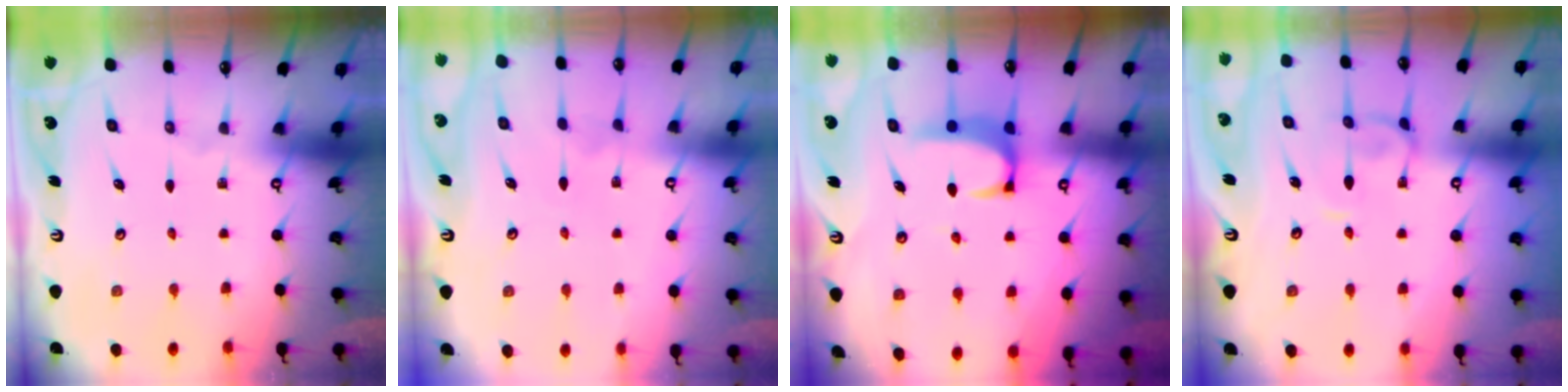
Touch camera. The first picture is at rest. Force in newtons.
{"total": 4.0, "press": 4.0, "slide": 0.1}
{"total": 2.0, "press": 2.0, "slide": 0.3}
{"total": 0.9, "press": 0.6, "slide": 0.6}